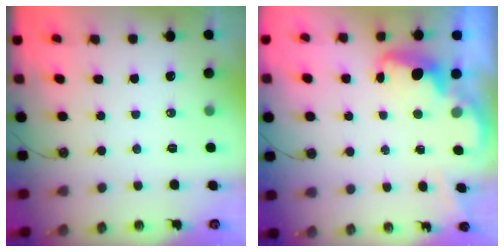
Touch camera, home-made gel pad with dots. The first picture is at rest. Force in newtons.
{"total": 2.6, "press": 2.4, "slide": 0.8}